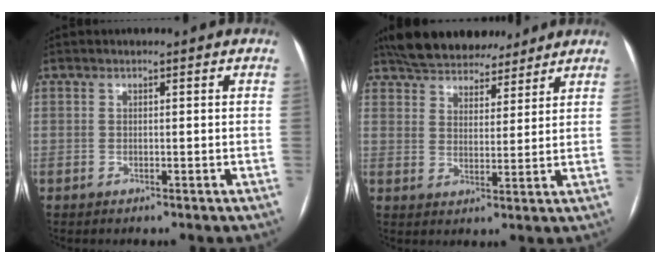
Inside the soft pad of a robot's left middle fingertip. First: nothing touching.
{"total": 14.7, "force": [12.7, 5.2, 5.1], "torque": [-0.089, 0.022, 0.195]}